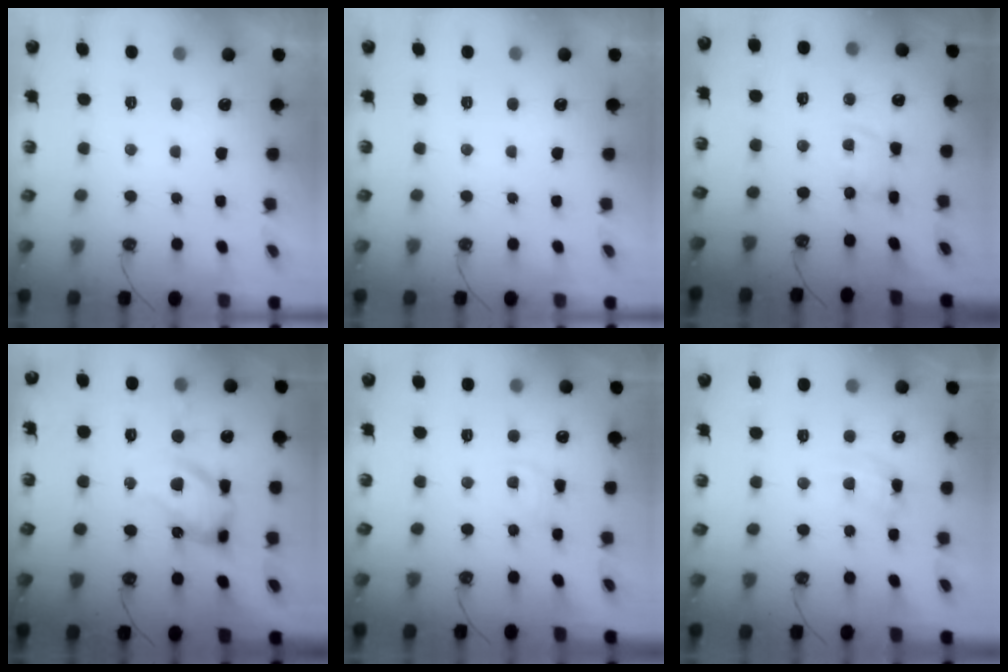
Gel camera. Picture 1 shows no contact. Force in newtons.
{"total": 0.0}
{"total": 2.1, "press": 2.1, "slide": 0.3}
{"total": 17.2, "press": 17.2, "slide": 1.4}
{"total": 3.0, "press": 3.0, "slide": 0.4}
{"total": 9.5, "press": 9.5, "slide": 0.6}